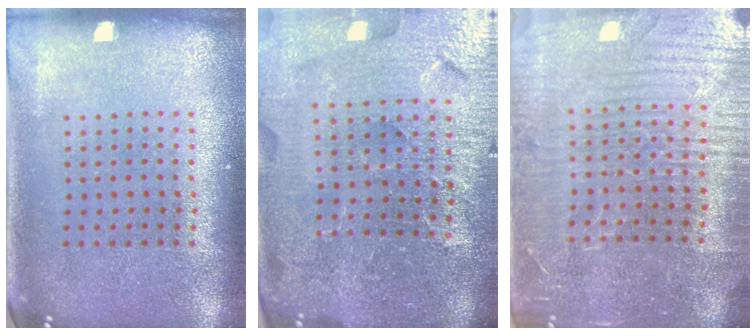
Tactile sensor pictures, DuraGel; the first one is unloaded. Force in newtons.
{"total": 5.5, "press": 5.1, "slide": 2.3}
{"total": 4.4, "press": 4.1, "slide": 1.5}